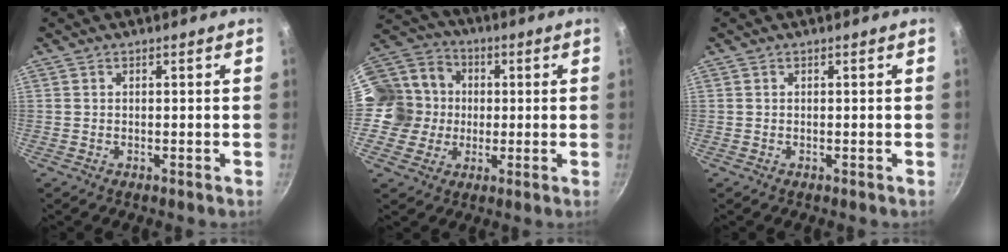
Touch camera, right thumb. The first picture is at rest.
{"total": 13.2, "force": [0.0, 12.5, 4.3], "torque": [-0.051, 0.031, -0.011]}
{"total": 0.0}